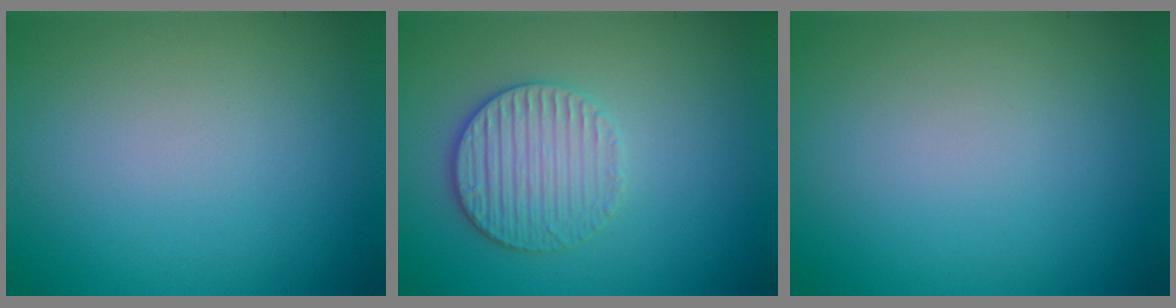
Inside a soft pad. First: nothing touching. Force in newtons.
{"total": 3.4, "press": 3.2, "slide": 1.1}
{"total": 0.0}